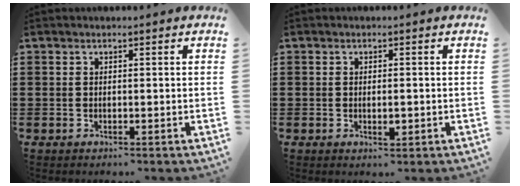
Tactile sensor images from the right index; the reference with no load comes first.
{"total": 1.9, "force": [-0.4, 0.7, 1.8], "torque": [-0.032, 0.000, -0.007]}